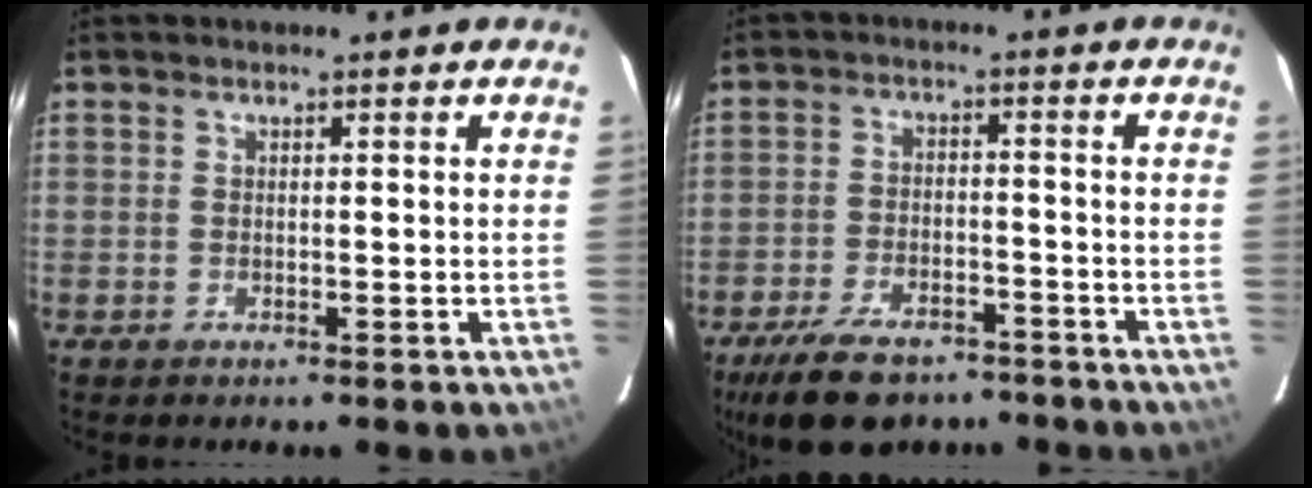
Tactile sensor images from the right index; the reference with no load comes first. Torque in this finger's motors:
{"motor_torque": [1.17, -0.97, 0.50, 0.13]}